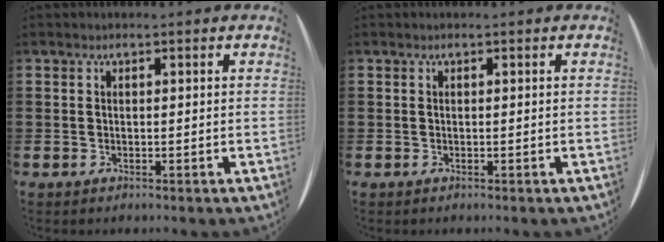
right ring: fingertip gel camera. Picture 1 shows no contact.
{"total": 0.0}